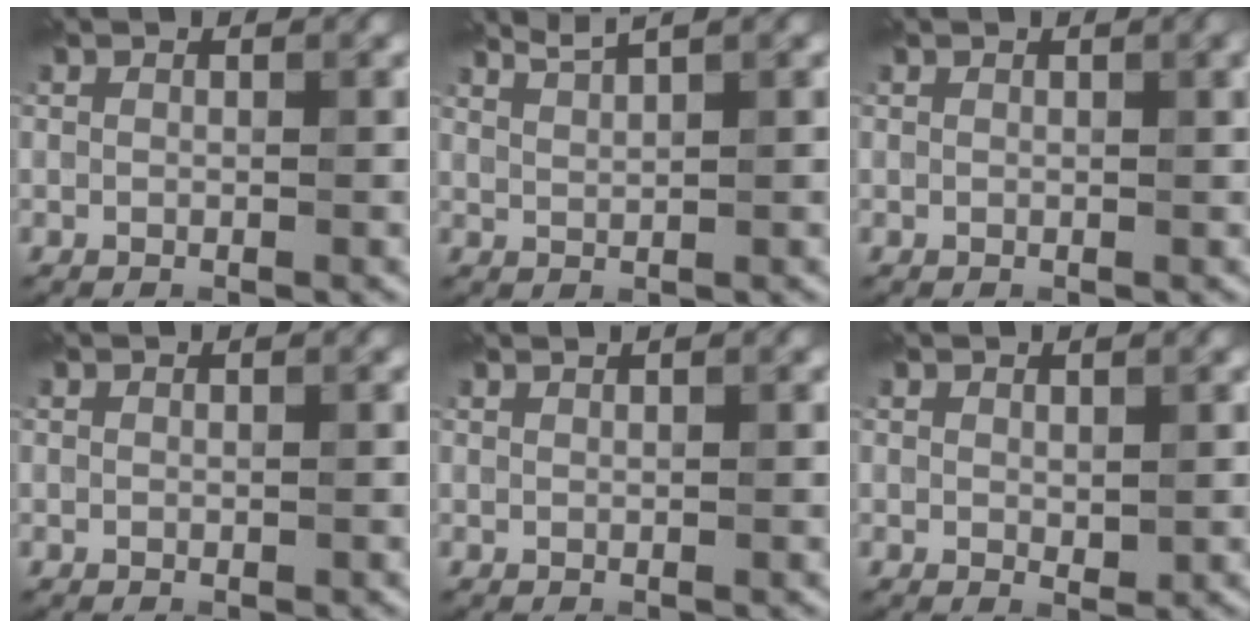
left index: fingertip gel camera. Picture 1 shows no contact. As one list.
[{"total": 2.2, "force": [1.8, 0.3, 1.1], "torque": [-0.014, 0.007, 0.033]}, {"total": 1.8, "force": [0.7, 0.5, 1.6], "torque": [-0.014, 0.007, 0.007]}, {"total": 0.0}, {"total": 0.5, "force": [0.5, 0.0, 0.2], "torque": [-0.002, -0.002, 0.006]}, {"total": 0.9, "force": [0.4, 0.5, 0.6], "torque": [-0.010, -0.006, 0.010]}]